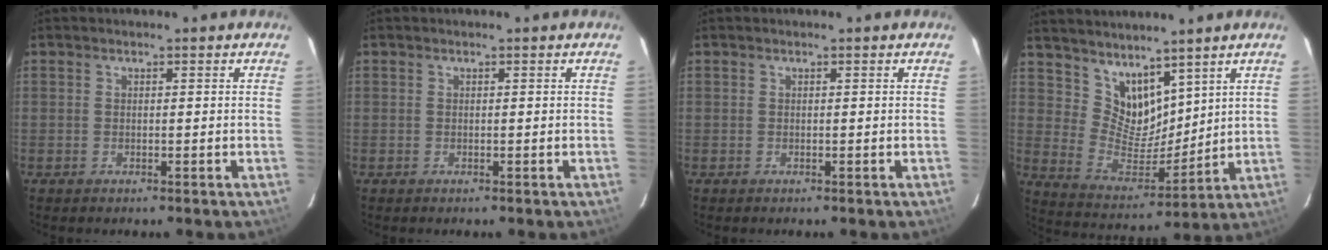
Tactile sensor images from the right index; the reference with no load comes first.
{"total": 0.0}
{"total": 0.0}
{"total": 10.5, "force": [7.8, 5.7, 4.2], "torque": [-0.075, -0.007, 0.164]}